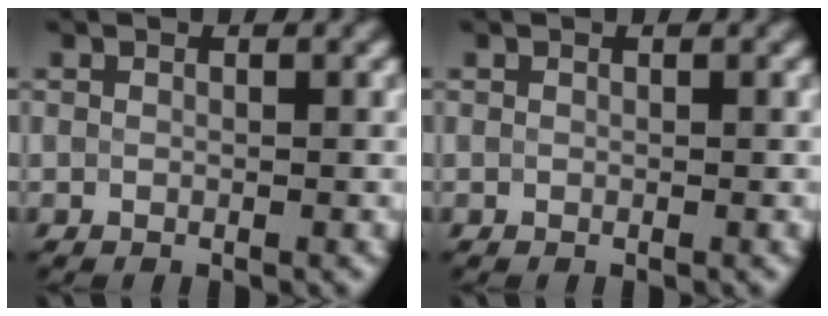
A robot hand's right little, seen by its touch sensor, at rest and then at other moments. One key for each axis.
{"total": 0.0}